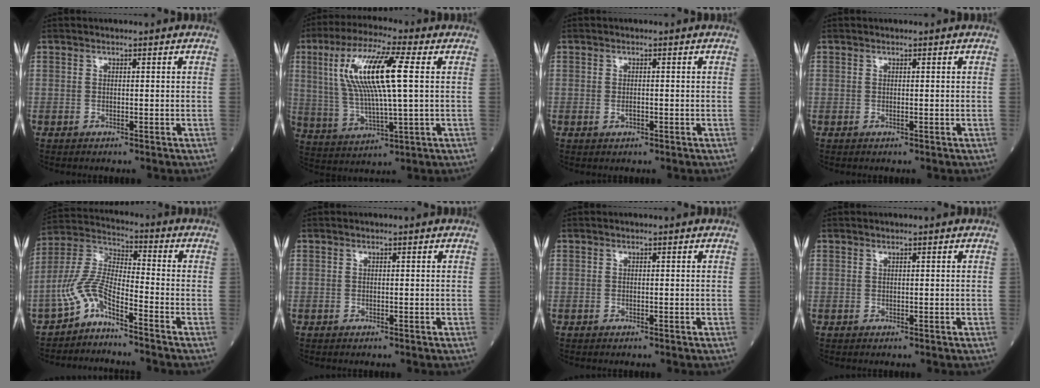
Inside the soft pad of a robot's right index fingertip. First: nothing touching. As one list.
[{"total": 14.6, "force": [3.3, 1.7, 14.1], "torque": [-0.289, 0.013, 0.060]}, {"total": 0.9, "force": [-0.3, 0.5, 0.7], "torque": [-0.016, 0.000, -0.004]}, {"total": 0.0}, {"total": 6.9, "force": [-5.0, 1.7, 4.5], "torque": [-0.110, 0.012, -0.109]}, {"total": 0.0}, {"total": 0.0}, {"total": 0.0}]